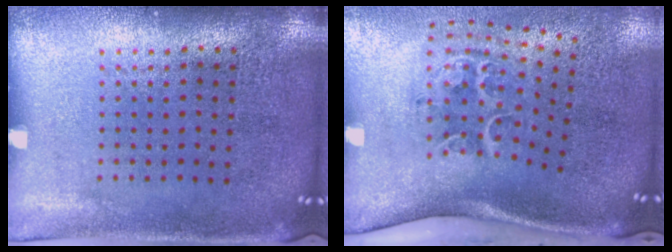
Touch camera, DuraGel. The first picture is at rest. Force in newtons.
{"total": 2.2, "press": 1.4, "slide": 1.7}